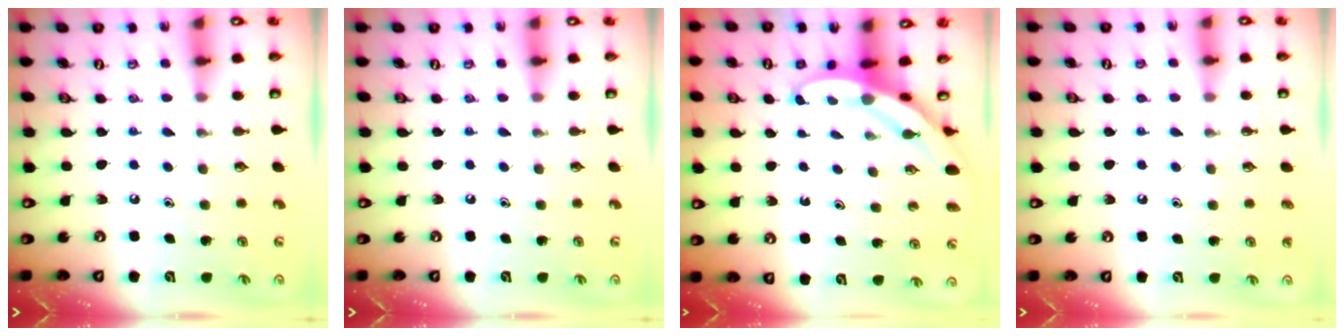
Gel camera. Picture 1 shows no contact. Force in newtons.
{"total": 0.0}
{"total": 3.9, "press": 3.9, "slide": 0.2}
{"total": 0.7, "press": 0.7, "slide": 0.0}